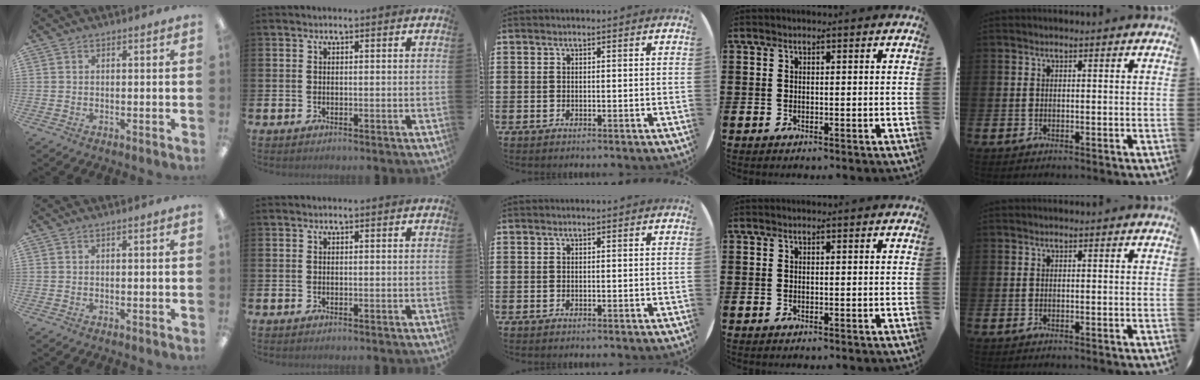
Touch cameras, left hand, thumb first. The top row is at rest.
{}